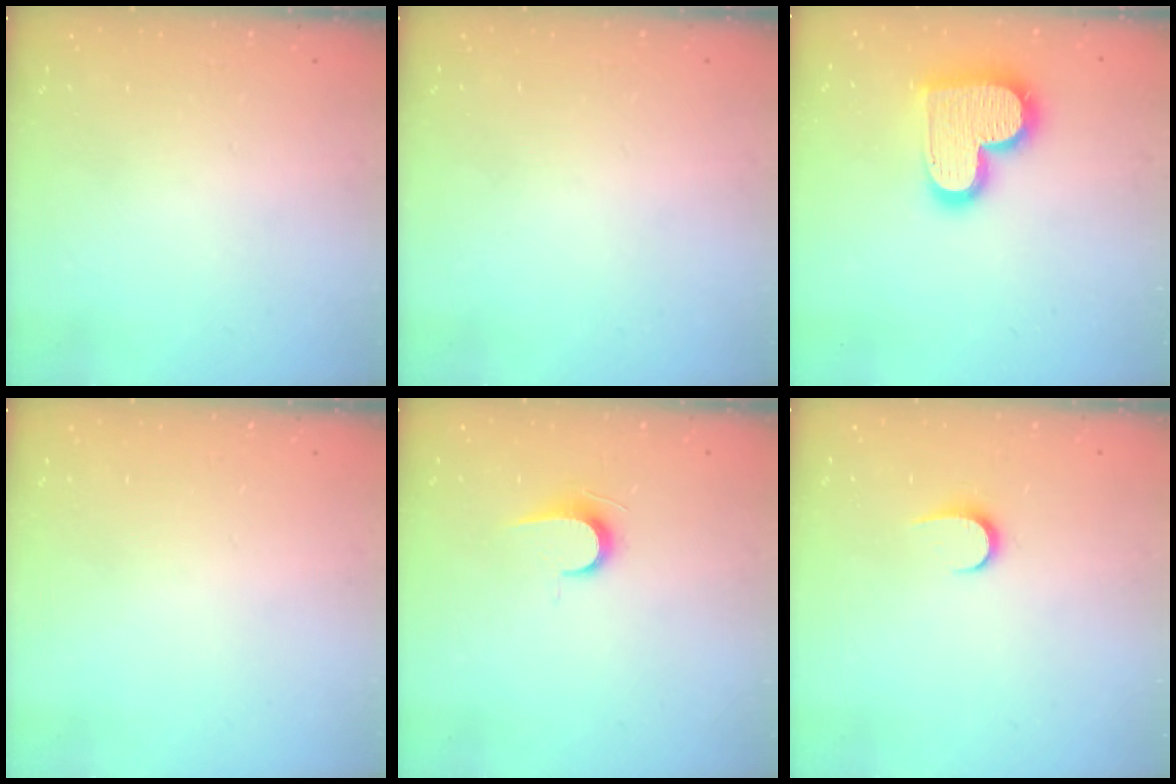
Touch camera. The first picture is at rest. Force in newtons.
{"total": 0.0}
{"total": 17.9, "press": 17.9, "slide": 1.1}
{"total": 0.0}
{"total": 6.1, "press": 6.0, "slide": 0.6}
{"total": 5.7, "press": 5.7, "slide": 0.6}